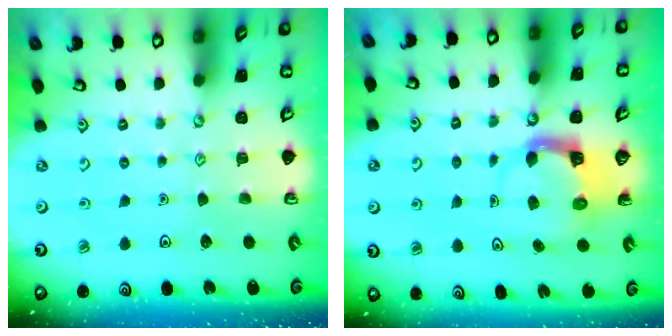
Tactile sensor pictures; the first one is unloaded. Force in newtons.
{"total": 4.4, "press": 4.4, "slide": 0.3}